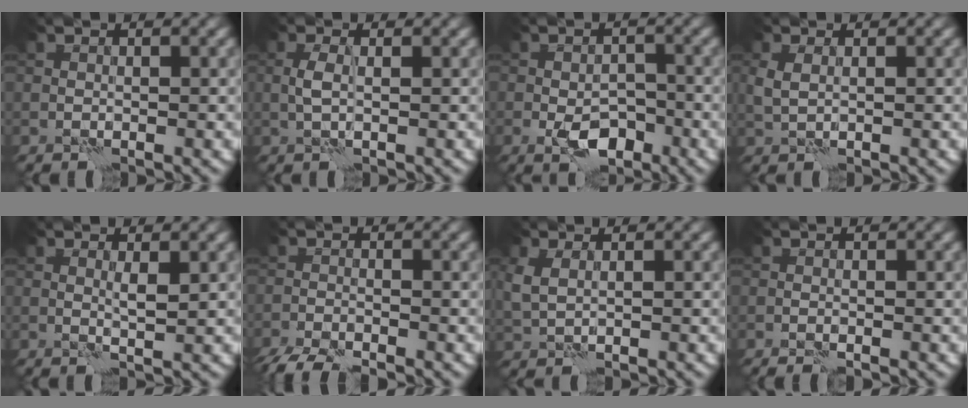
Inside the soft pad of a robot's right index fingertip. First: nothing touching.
{"total": 1.0, "force": [0.0, 0.1, 1.0], "torque": [-0.027, 0.005, -0.002]}
{"total": 4.1, "force": [-2.1, 2.2, 2.7], "torque": [-0.040, 0.000, -0.037]}
{"total": 1.5, "force": [0.4, 0.9, 1.1], "torque": [-0.028, 0.000, 0.012]}
{"total": 1.1, "force": [0.5, -0.2, 1.0], "torque": [-0.020, -0.001, 0.007]}
{"total": 3.8, "force": [-3.4, 0.6, 1.6], "torque": [-0.030, -0.010, -0.073]}
{"total": 2.1, "force": [0.6, 1.2, 1.5], "torque": [-0.042, -0.001, 0.018]}
{"total": 0.8, "force": [-0.6, 0.0, 0.5], "torque": [-0.012, 0.000, -0.012]}